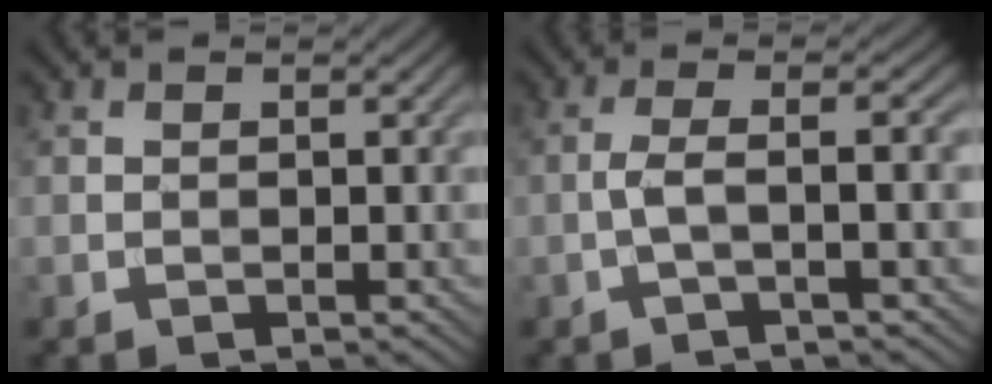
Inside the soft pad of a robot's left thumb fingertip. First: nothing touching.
{"total": 4.0, "force": [-0.9, 0.8, 3.8], "torque": [-0.063, 0.010, -0.031]}